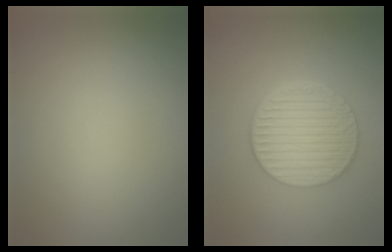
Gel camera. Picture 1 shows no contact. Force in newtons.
{"total": 6.5, "press": 4.8, "slide": 4.4}